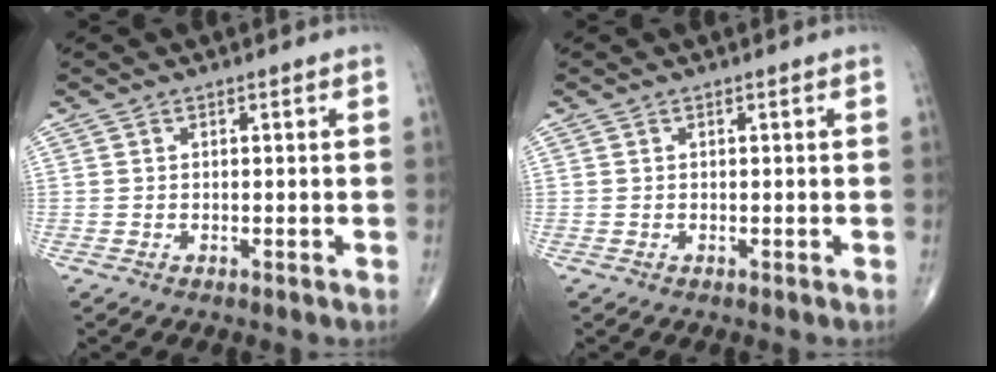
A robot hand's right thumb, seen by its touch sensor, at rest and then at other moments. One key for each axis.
{"total": 0.0}